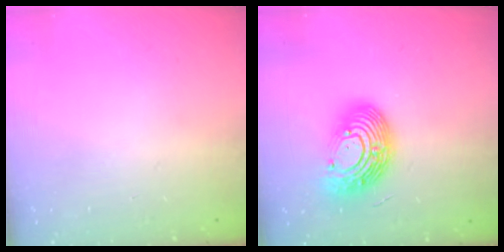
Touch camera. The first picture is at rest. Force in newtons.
{"total": 15.1, "press": 15.1, "slide": 1.4}